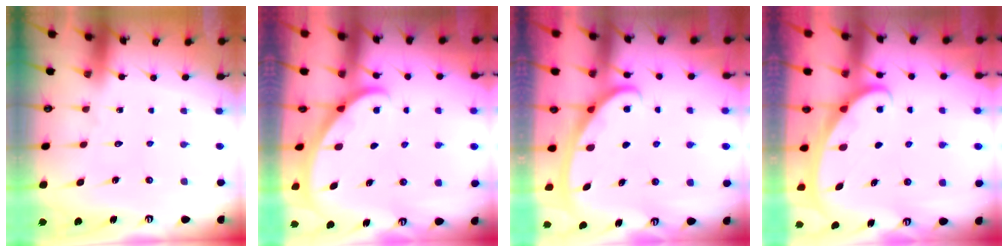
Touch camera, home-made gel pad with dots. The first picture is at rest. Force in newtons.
{"total": 1.9, "press": 1.9, "slide": 0.1}
{"total": 2.8, "press": 2.8, "slide": 0.4}
{"total": 2.2, "press": 2.2, "slide": 0.2}